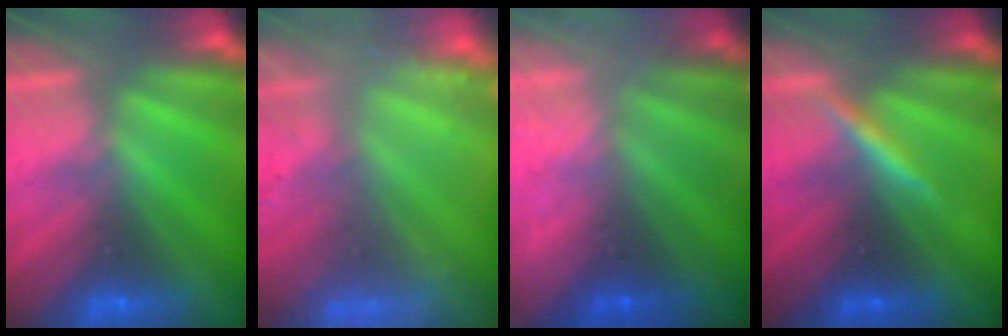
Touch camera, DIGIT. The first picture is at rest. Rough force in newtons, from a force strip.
{"total": 6.0}
{"total": 7.2}
{"total": 3.4}